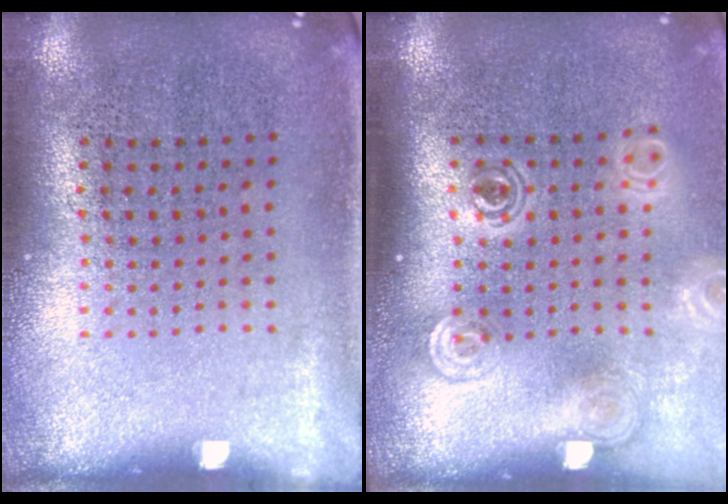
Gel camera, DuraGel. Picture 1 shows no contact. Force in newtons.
{"total": 1.9, "press": 1.4, "slide": 1.2}